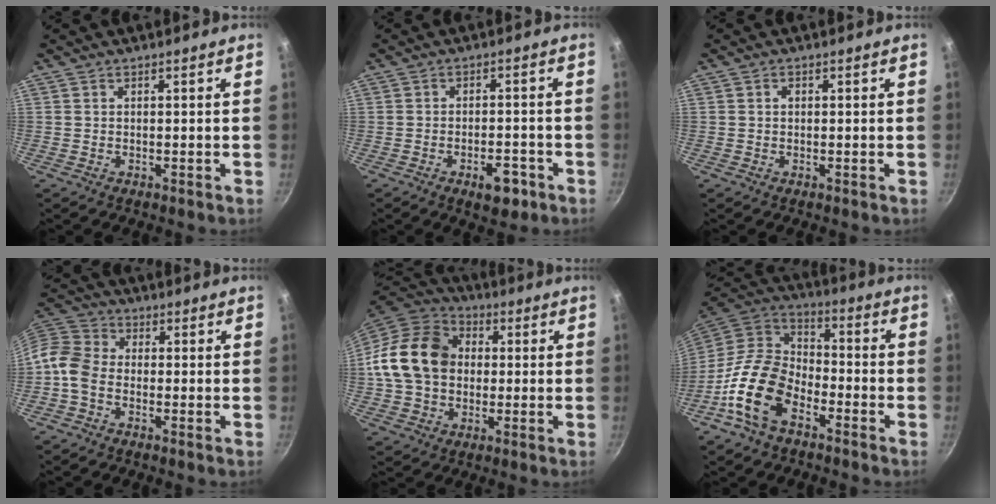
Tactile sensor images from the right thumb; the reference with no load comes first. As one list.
[{"total": 5.6, "force": [-2.9, 2.8, 3.9], "torque": [-0.037, 0.017, -0.033]}, {"total": 0.8, "force": [0.1, 0.7, 0.5], "torque": [-0.007, 0.004, 0.003]}, {"total": 7.0, "force": [-2.5, 5.1, 4.2], "torque": [-0.083, 0.032, -0.070]}, {"total": 17.5, "force": [0.9, 13.8, 10.8], "torque": [-0.179, 0.031, 0.003]}, {"total": 15.7, "force": [-7.7, 9.5, 9.8], "torque": [-0.161, 0.059, -0.169]}]